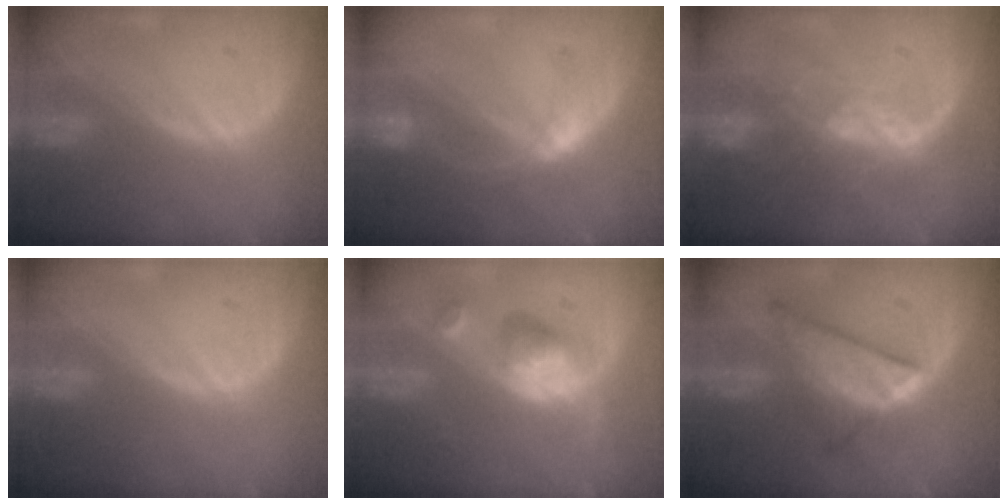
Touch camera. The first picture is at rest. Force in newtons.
{"total": 5.5, "press": 5.2, "slide": 2.0}
{"total": 6.6, "press": 5.8, "slide": 3.1}
{"total": 0.0}
{"total": 6.0, "press": 5.5, "slide": 2.4}
{"total": 8.2, "press": 8.1, "slide": 0.5}